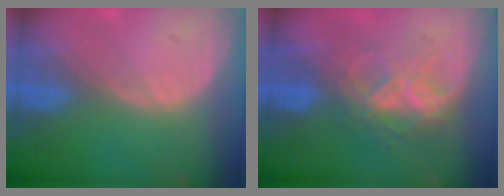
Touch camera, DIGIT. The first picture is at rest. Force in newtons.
{"total": 7.0, "press": 5.9, "slide": 3.7}